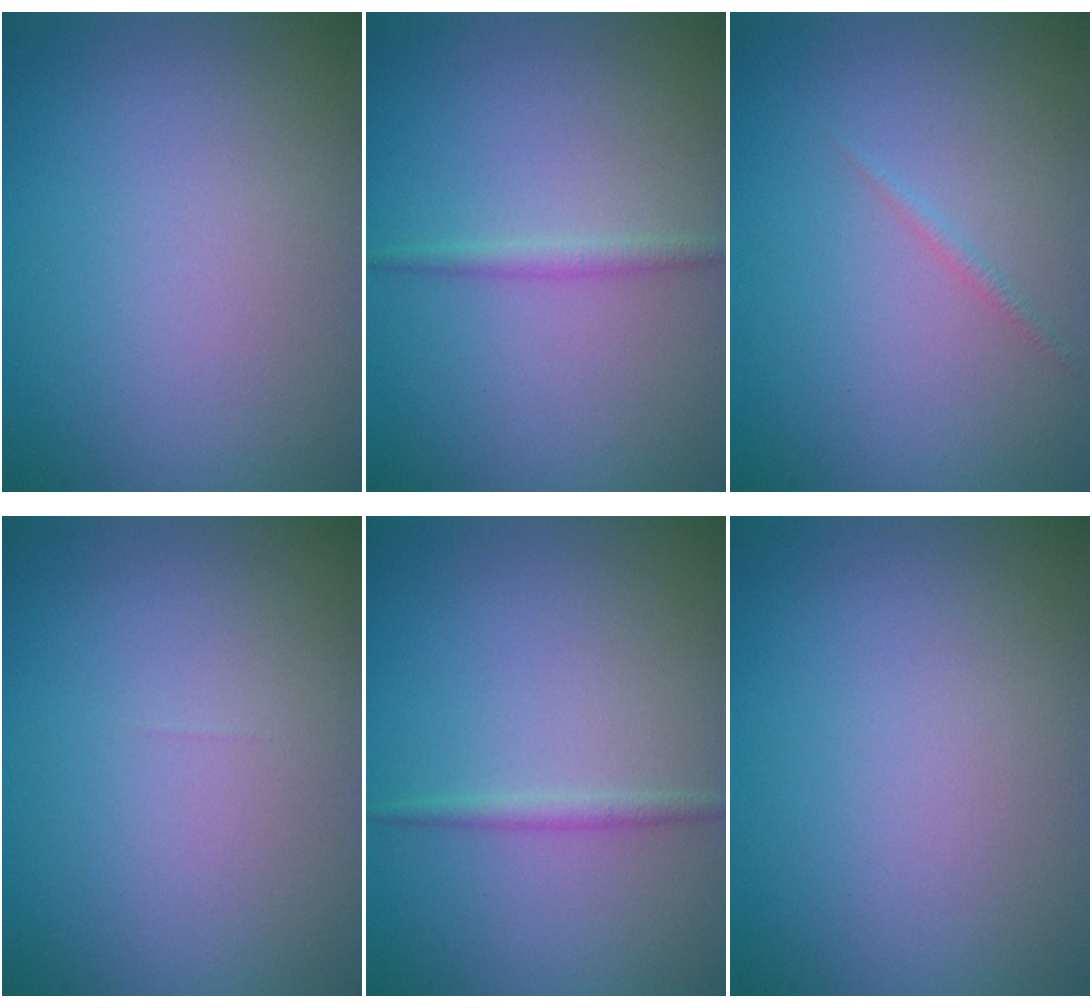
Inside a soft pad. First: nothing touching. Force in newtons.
{"total": 1.2, "press": 1.2, "slide": 0.0}
{"total": 0.6, "press": 0.6, "slide": 0.0}
{"total": 0.0}
{"total": 1.1, "press": 1.1, "slide": 0.0}
{"total": 0.0}